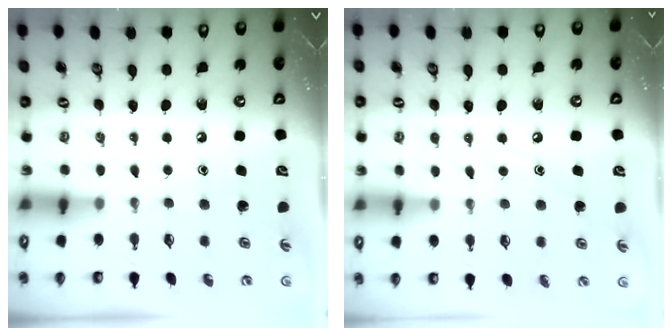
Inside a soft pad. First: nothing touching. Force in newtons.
{"total": 6.9, "press": 6.9, "slide": 0.5}